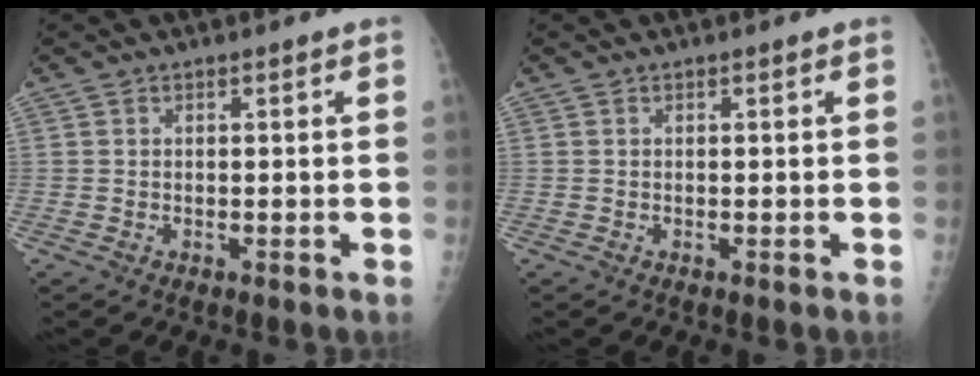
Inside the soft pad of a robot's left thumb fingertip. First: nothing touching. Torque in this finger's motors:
{"motor_torque": [0.00, 0.00, 0.01, -0.01, 0.00]}